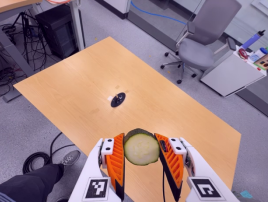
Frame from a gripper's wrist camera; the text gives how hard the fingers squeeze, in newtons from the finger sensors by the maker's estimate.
{"total": 11.6, "left": 11.3, "right": 11.8}